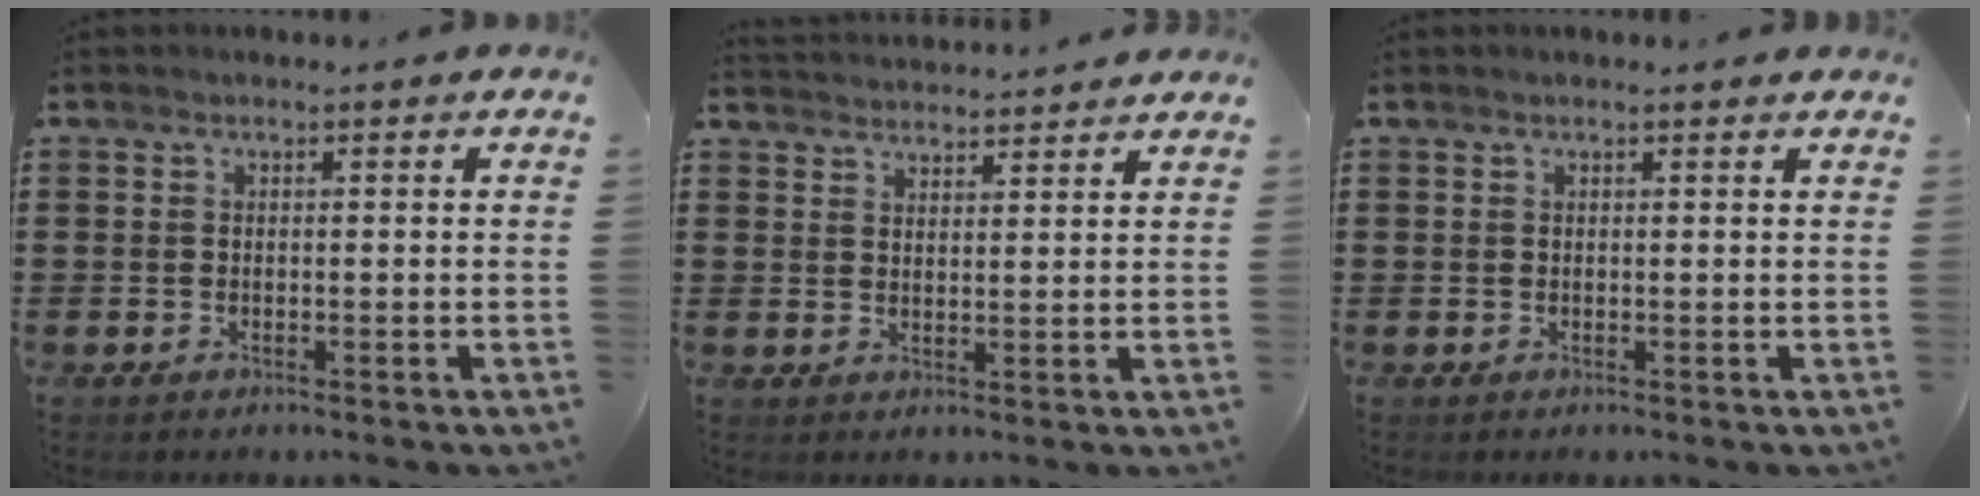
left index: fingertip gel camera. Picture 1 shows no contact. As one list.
[{"total": 3.0, "force": [2.9, 0.0, -0.2], "torque": [-0.004, -0.011, 0.055]}, {"total": 0.6, "force": [0.4, 0.0, 0.4], "torque": [-0.007, -0.001, 0.009]}]